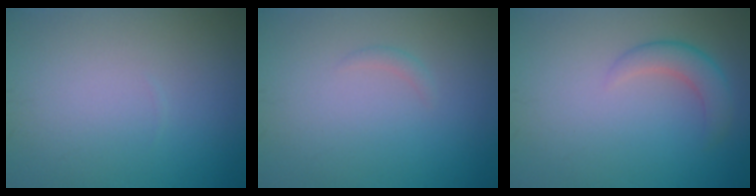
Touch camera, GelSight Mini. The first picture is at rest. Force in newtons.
{"total": 0.7, "press": 0.7, "slide": 0.0}
{"total": 2.7, "press": 2.7, "slide": 0.2}